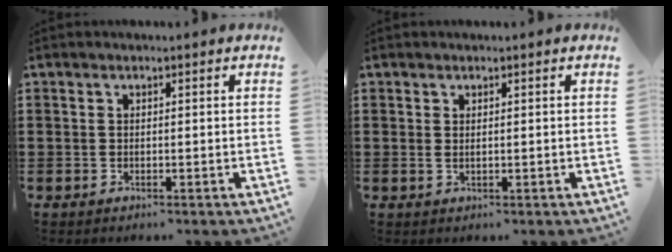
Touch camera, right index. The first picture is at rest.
{"total": 0.8, "force": [0.3, 0.1, 0.7], "torque": [-0.014, 0.000, 0.005]}